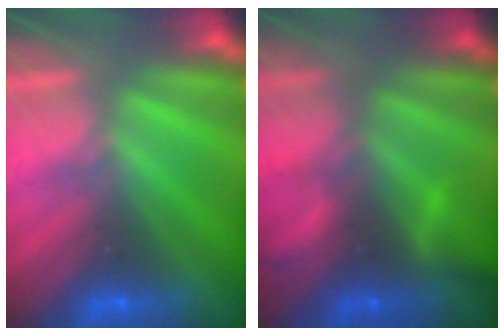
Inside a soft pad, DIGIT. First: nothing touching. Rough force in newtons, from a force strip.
{"total": 6.8}